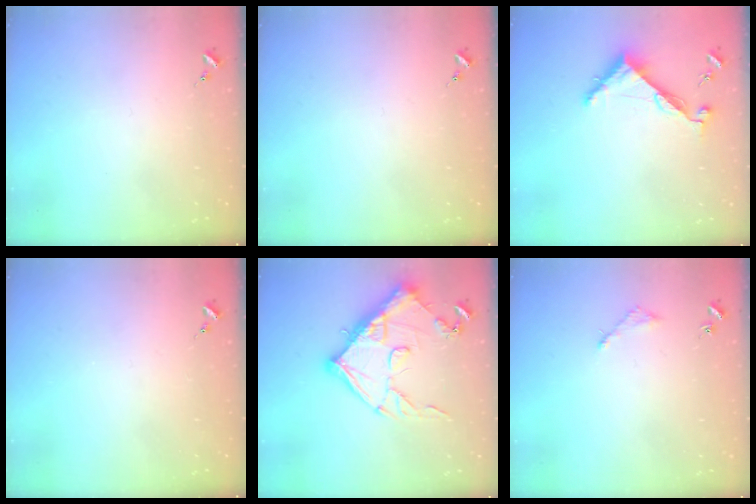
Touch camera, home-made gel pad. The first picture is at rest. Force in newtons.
{"total": 0.0}
{"total": 6.8, "press": 6.8, "slide": 0.3}
{"total": 0.0}
{"total": 15.4, "press": 15.4, "slide": 0.9}
{"total": 3.0, "press": 3.0, "slide": 0.4}